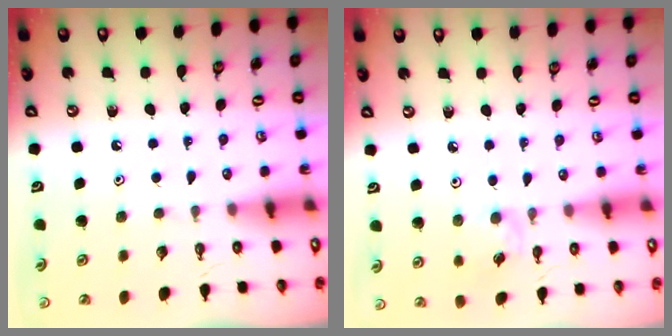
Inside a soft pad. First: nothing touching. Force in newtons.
{"total": 2.5, "press": 2.5, "slide": 0.5}